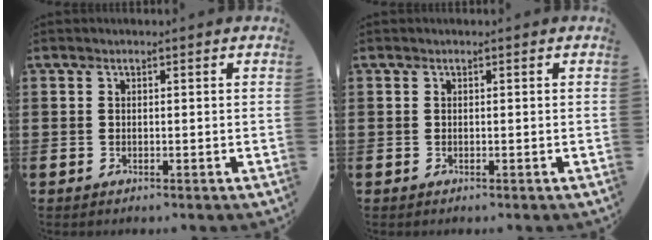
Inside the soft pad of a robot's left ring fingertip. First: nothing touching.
{"total": 0.0}